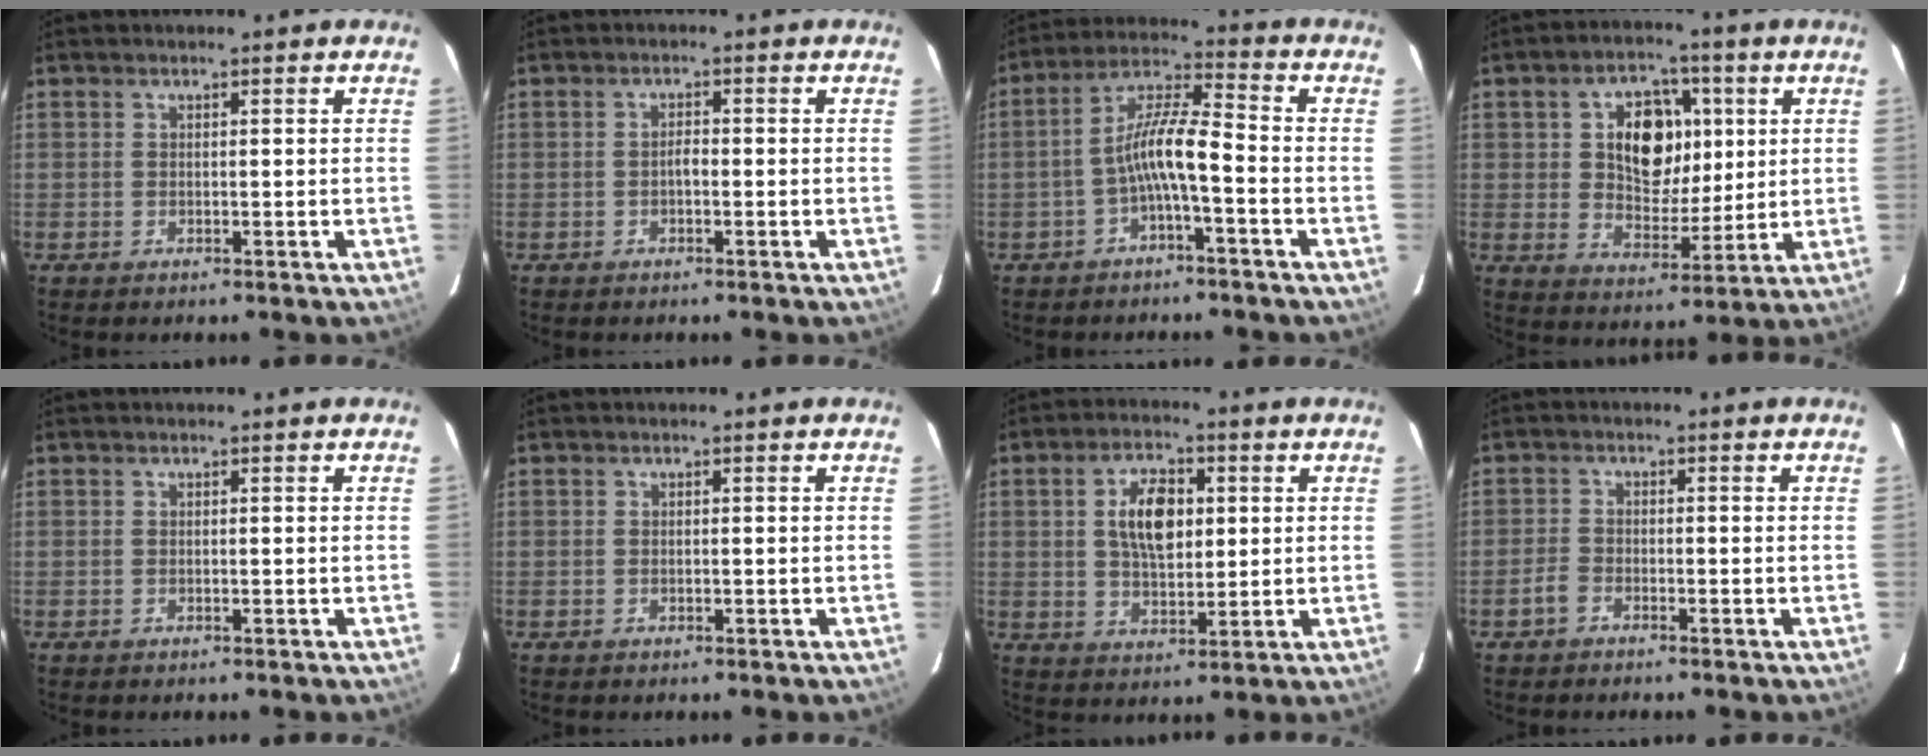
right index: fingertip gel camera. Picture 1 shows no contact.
{"total": 1.3, "force": [-0.6, 0.6, 1.1], "torque": [-0.019, 0.006, -0.011]}
{"total": 7.7, "force": [-3.0, 1.0, 7.0], "torque": [-0.155, 0.019, -0.057]}
{"total": 12.0, "force": [2.9, 8.4, 8.1], "torque": [-0.144, 0.013, 0.055]}
{"total": 0.0}
{"total": 0.0}
{"total": 9.0, "force": [1.9, 4.8, 7.4], "torque": [-0.132, 0.014, 0.037]}
{"total": 2.3, "force": [-1.8, 1.1, 0.9], "torque": [-0.029, 0.005, -0.036]}